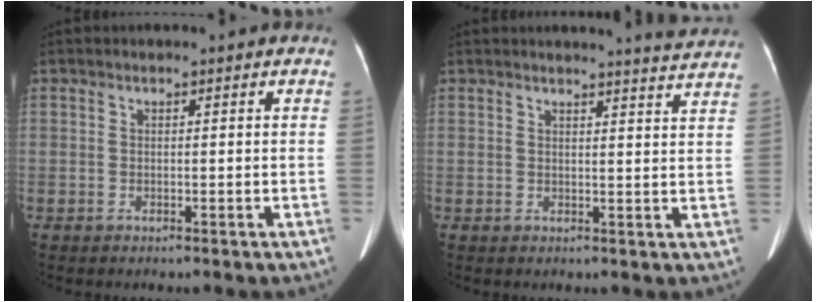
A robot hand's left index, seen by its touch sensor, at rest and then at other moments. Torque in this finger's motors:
{"motor_torque": [-0.73, -1.40, -0.09, 0.02]}